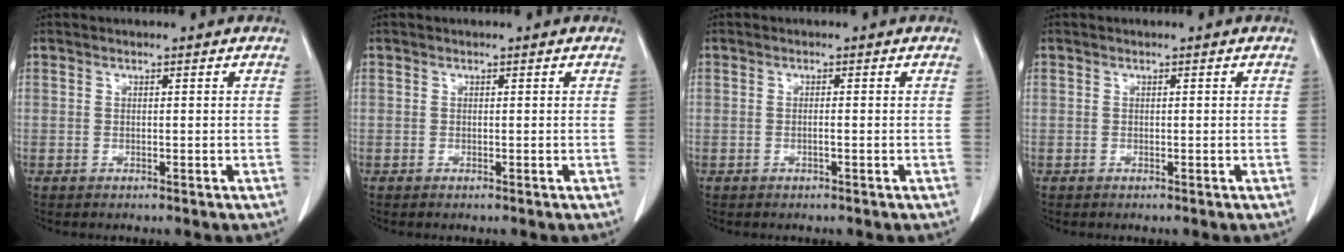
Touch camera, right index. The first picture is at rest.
{"total": 0.0}
{"total": 0.7, "force": [-0.2, 0.0, 0.6], "torque": [-0.011, 0.001, -0.003]}
{"total": 0.0}